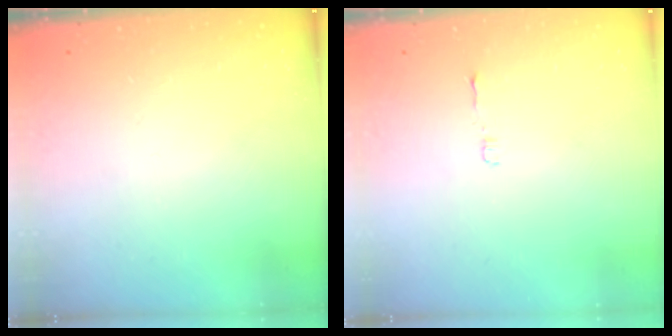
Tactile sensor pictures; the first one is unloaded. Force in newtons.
{"total": 2.8, "press": 2.8, "slide": 0.3}